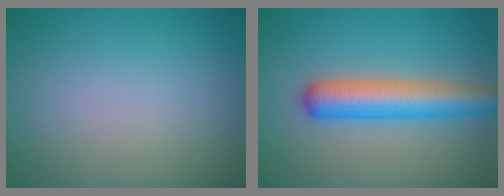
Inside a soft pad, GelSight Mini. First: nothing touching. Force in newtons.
{"total": 5.8, "press": 5.8, "slide": 0.1}